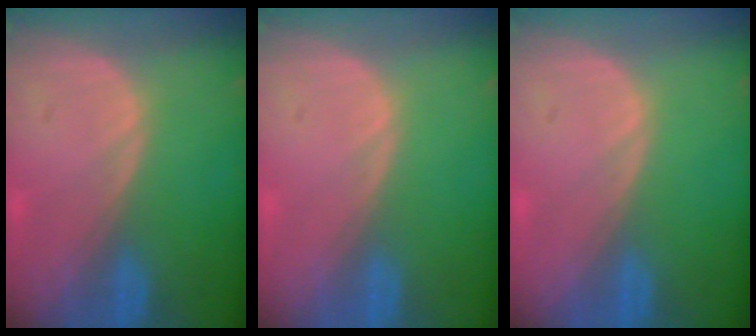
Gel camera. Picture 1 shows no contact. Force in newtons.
{"total": 0.0}
{"total": 0.0}